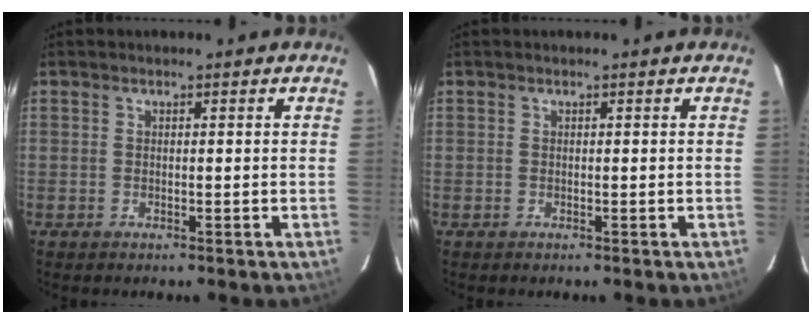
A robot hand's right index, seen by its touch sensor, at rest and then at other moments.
{"total": 0.0}